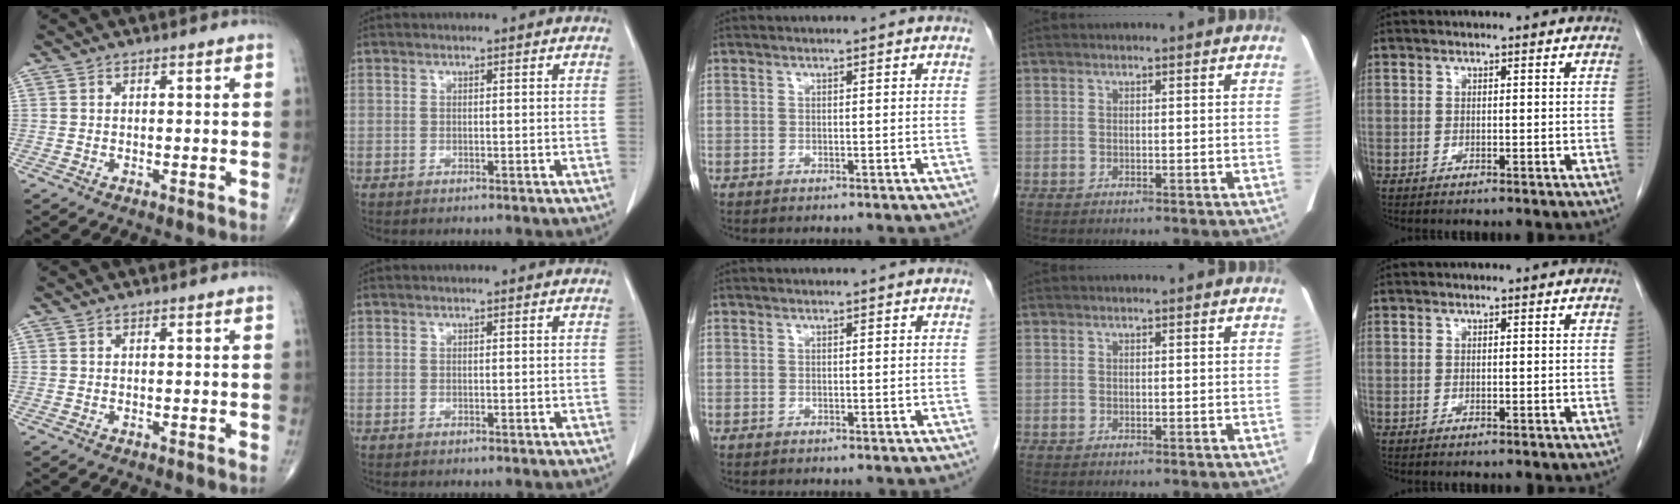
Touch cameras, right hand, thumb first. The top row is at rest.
{}